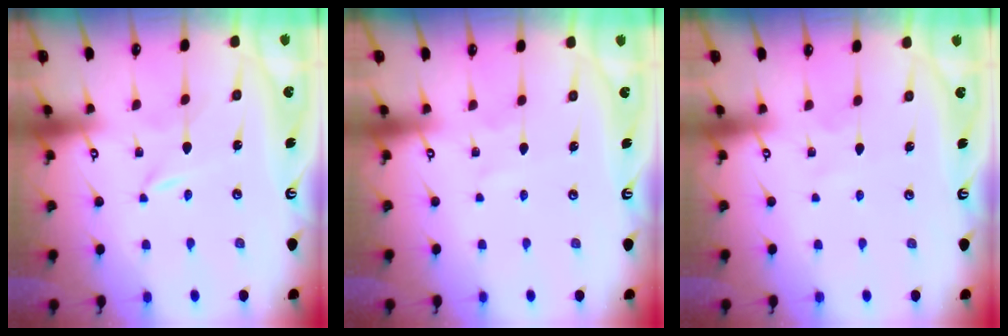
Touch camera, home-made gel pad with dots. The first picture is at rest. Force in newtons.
{"total": 2.2, "press": 2.1, "slide": 0.3}
{"total": 2.5, "press": 2.5, "slide": 0.3}